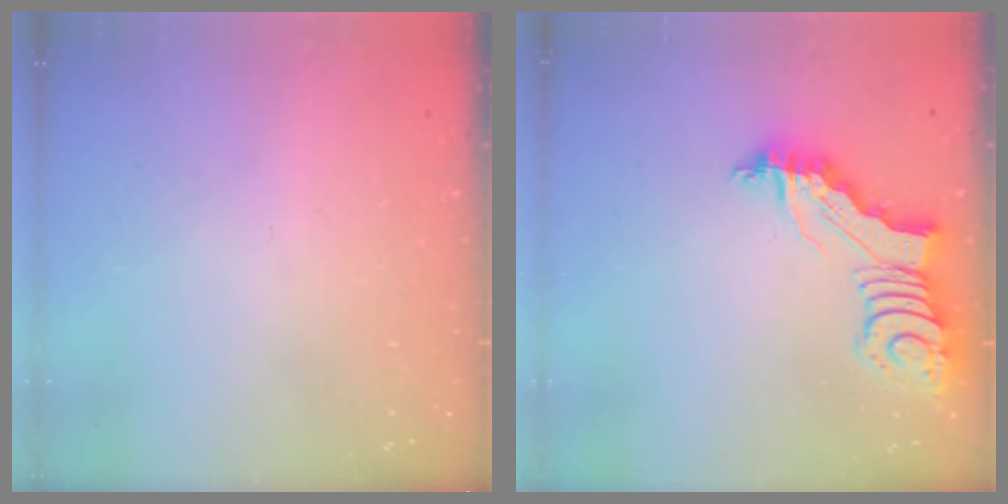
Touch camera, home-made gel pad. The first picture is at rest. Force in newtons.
{"total": 5.8, "press": 5.8, "slide": 0.5}